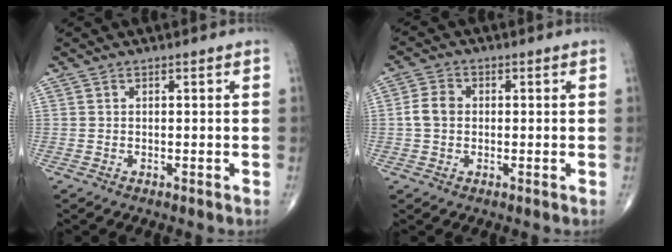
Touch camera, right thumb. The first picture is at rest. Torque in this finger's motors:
{"motor_torque": [0.55, 1.50, 0.38, -0.23, 0.05]}